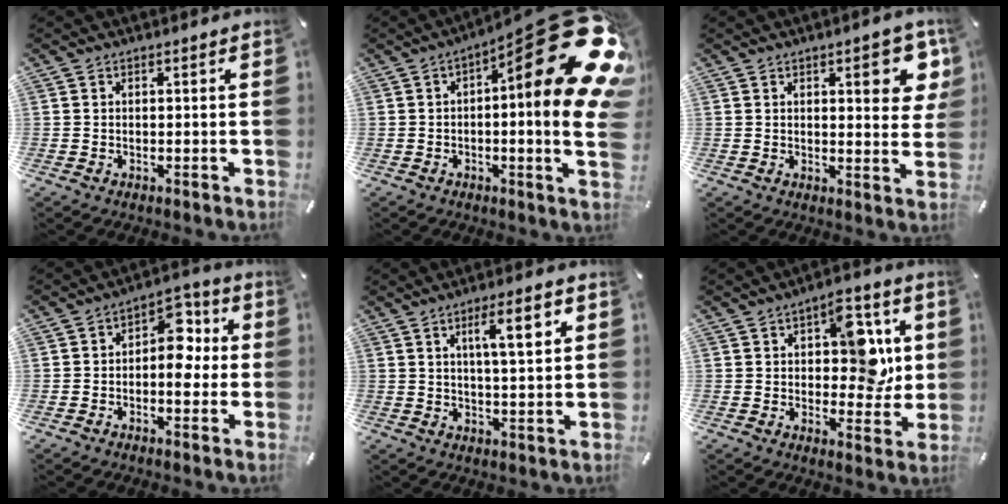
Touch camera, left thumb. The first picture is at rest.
{"total": 27.2, "force": [8.5, 6.4, 25.0], "torque": [-0.311, -0.097, 0.150]}
{"total": 9.8, "force": [4.2, 3.6, 8.1], "torque": [-0.094, -0.021, 0.062]}
{"total": 9.2, "force": [0.0, 5.9, 7.1], "torque": [-0.092, 0.003, -0.004]}
{"total": 9.3, "force": [3.6, 2.0, 8.4], "torque": [-0.130, -0.011, 0.049]}
{"total": 11.9, "force": [2.9, 7.3, 9.0], "torque": [-0.104, -0.005, 0.044]}